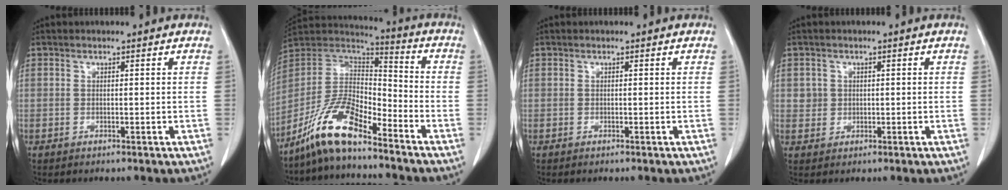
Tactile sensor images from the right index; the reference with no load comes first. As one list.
[{"total": 12.3, "force": [-9.1, 3.1, 7.7], "torque": [-0.157, 0.018, -0.172]}, {"total": 0.0}, {"total": 2.1, "force": [0.4, 2.0, 0.3], "torque": [0.003, 0.003, 0.007]}]